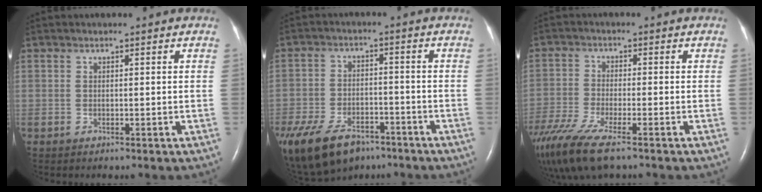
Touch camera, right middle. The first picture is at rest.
{"total": 20.0, "force": [-12.9, 11.3, 10.3], "torque": [-0.299, -0.034, -0.204]}
{"total": 12.3, "force": [-8.9, 2.4, 8.2], "torque": [-0.177, -0.030, -0.160]}